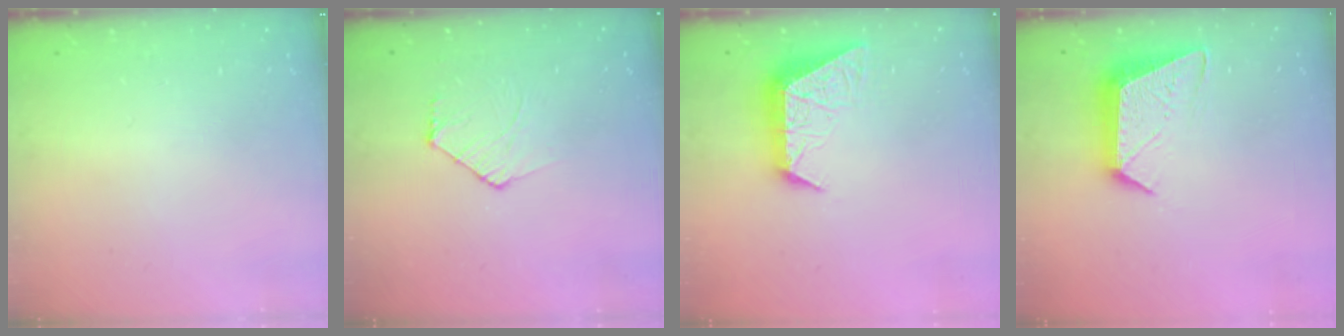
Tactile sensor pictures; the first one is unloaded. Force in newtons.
{"total": 8.0, "press": 7.9, "slide": 0.6}
{"total": 10.9, "press": 10.9, "slide": 0.7}
{"total": 12.2, "press": 12.1, "slide": 0.8}